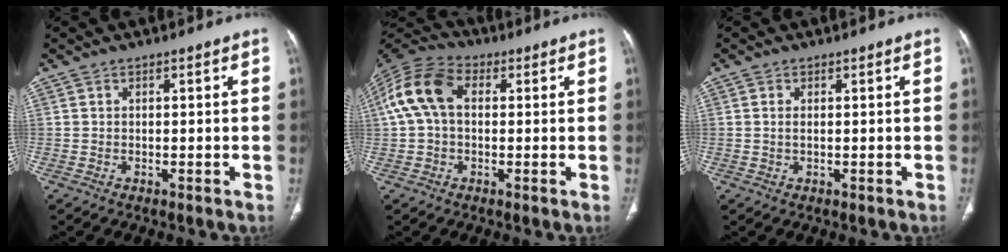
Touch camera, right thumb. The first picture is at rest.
{"total": 11.6, "force": [1.7, 7.7, 8.5], "torque": [-0.178, 0.037, 0.024]}
{"total": 1.1, "force": [0.2, 0.5, 0.9], "torque": [-0.025, 0.000, 0.005]}